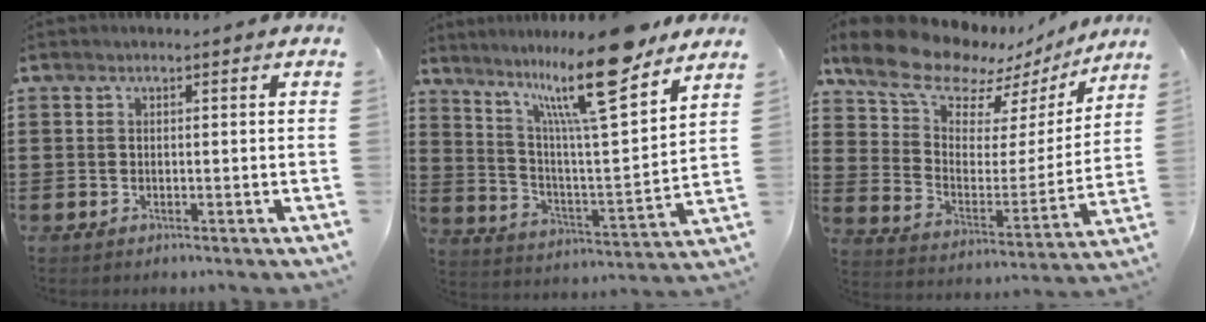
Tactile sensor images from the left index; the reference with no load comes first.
{"total": 15.4, "force": [11.8, 1.6, 9.8], "torque": [-0.188, -0.067, 0.193]}
{"total": 11.6, "force": [9.7, 4.3, 4.6], "torque": [-0.116, -0.063, 0.168]}